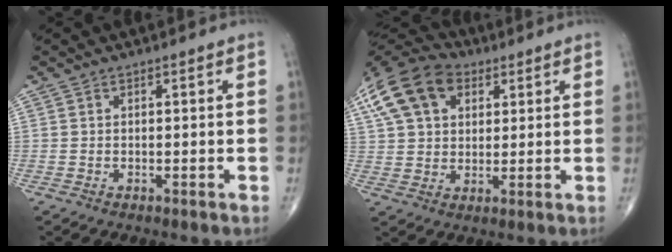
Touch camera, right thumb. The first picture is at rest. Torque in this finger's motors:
{"motor_torque": [-0.30, 1.96, 1.21, 0.60, 0.09]}